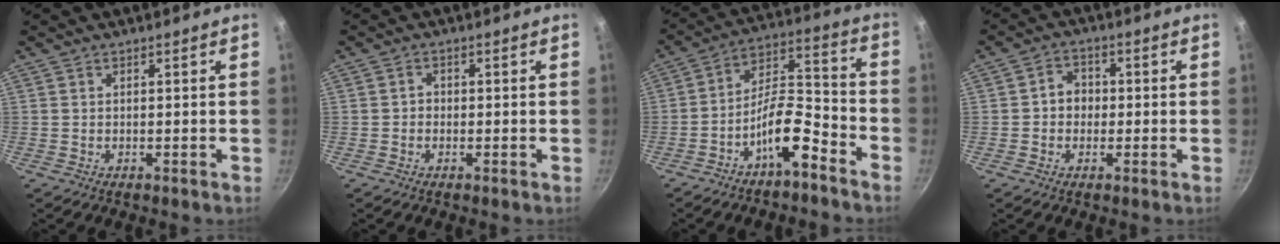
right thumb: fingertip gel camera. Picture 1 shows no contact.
{"total": 1.2, "force": [-0.4, 1.1, 0.5], "torque": [-0.005, 0.005, -0.010]}
{"total": 11.6, "force": [-6.9, 4.1, 8.4], "torque": [-0.133, 0.074, -0.125]}
{"total": 4.4, "force": [-0.3, 3.8, 2.0], "torque": [-0.004, 0.010, -0.012]}